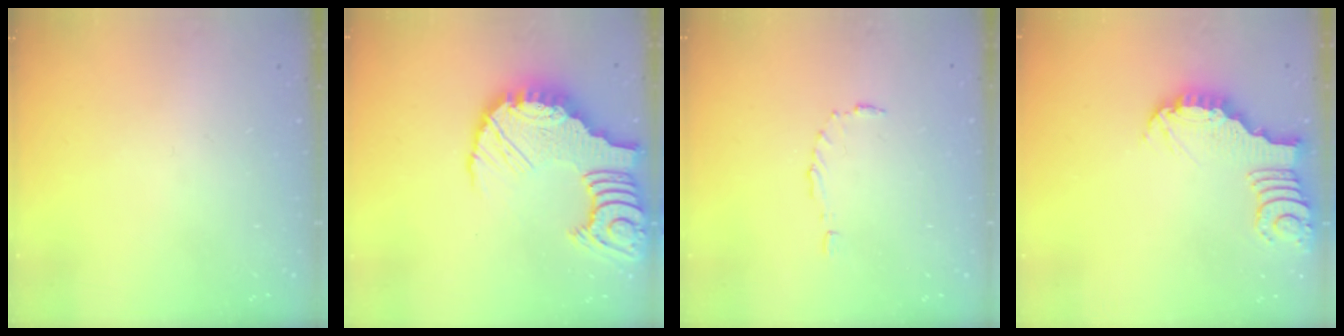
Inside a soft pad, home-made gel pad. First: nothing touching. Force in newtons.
{"total": 15.8, "press": 15.7, "slide": 1.9}
{"total": 3.1, "press": 3.1, "slide": 0.4}
{"total": 3.5, "press": 3.4, "slide": 0.4}